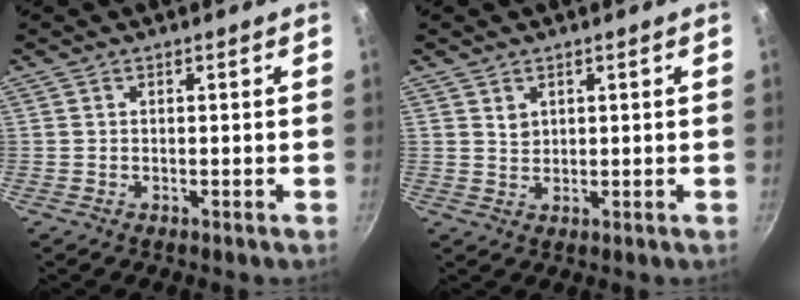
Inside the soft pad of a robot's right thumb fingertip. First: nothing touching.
{"total": 2.1, "force": [1.2, 1.5, 0.8], "torque": [-0.008, -0.002, 0.024]}